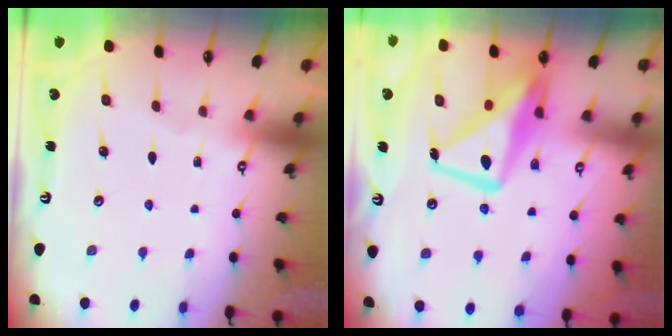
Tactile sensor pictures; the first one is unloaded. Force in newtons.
{"total": 14.3, "press": 14.2, "slide": 1.1}